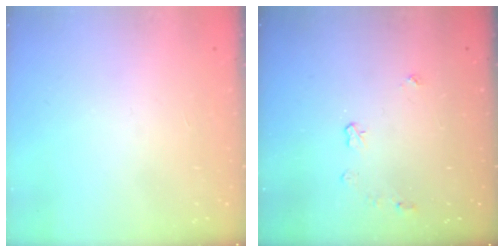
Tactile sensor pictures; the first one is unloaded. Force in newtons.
{"total": 4.2, "press": 4.1, "slide": 0.4}